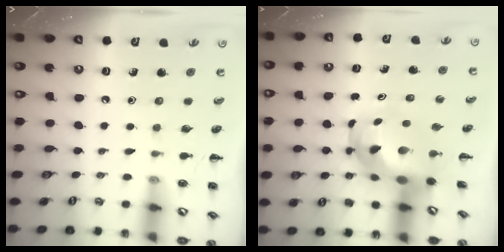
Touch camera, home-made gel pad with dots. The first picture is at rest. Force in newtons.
{"total": 6.1, "press": 5.8, "slide": 1.8}